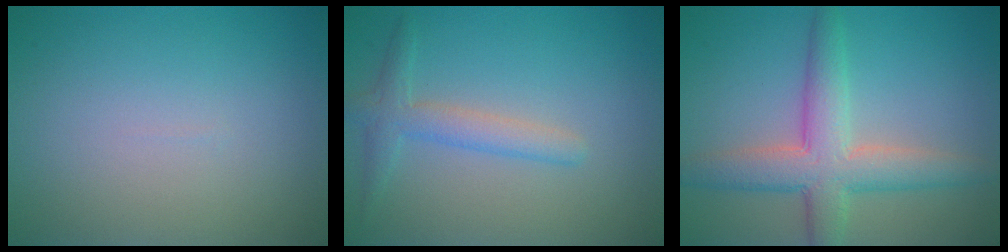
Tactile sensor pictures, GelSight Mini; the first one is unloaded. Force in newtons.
{"total": 2.5, "press": 2.5, "slide": 0.1}
{"total": 5.7, "press": 5.7, "slide": 0.2}